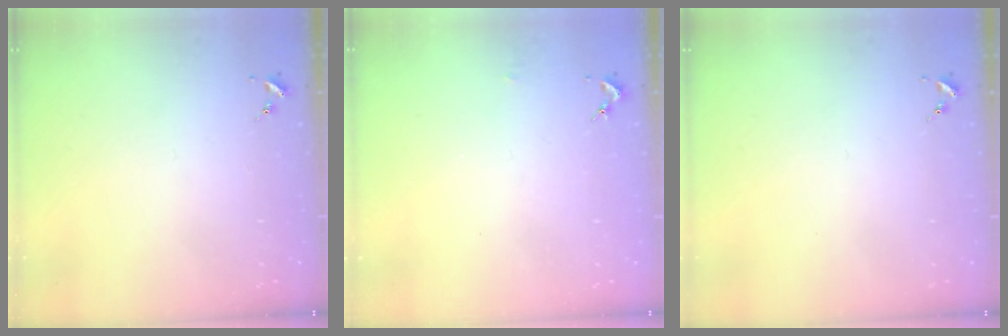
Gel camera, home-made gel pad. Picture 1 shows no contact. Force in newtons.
{"total": 1.4, "press": 1.4, "slide": 0.1}
{"total": 0.0}